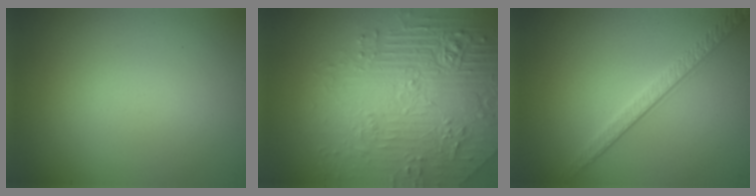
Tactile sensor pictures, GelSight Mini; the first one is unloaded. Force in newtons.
{"total": 8.0, "press": 6.1, "slide": 5.1}
{"total": 2.4, "press": 2.0, "slide": 1.4}